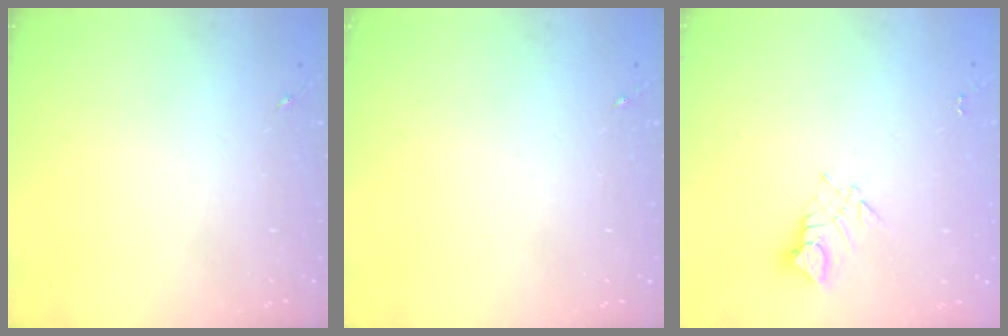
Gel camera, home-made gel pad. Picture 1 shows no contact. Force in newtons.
{"total": 0.0}
{"total": 3.8, "press": 3.8, "slide": 0.2}